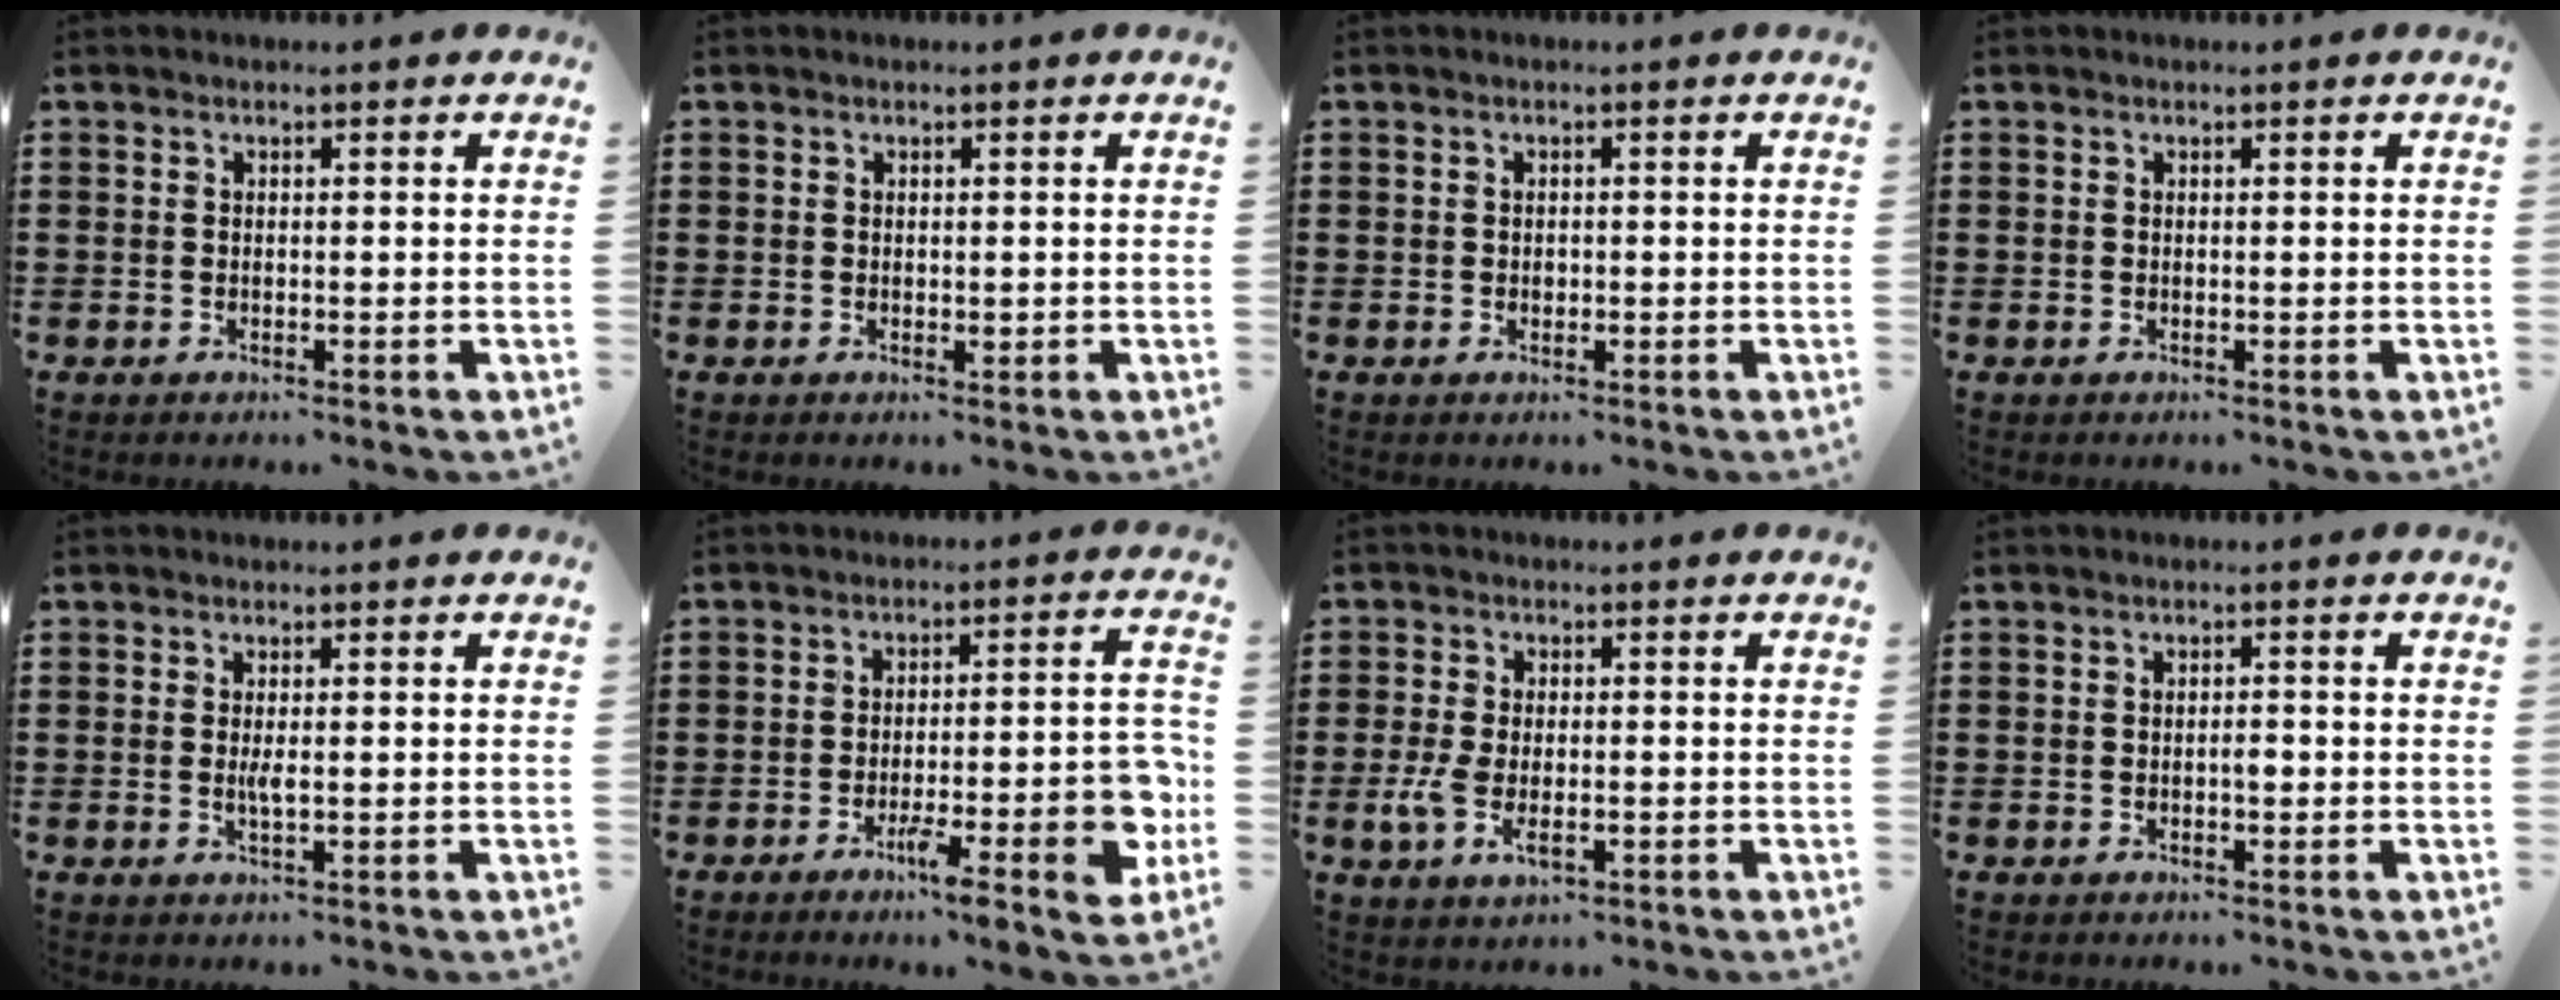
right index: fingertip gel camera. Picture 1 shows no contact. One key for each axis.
{"total": 0.5, "fx": 0.2, "fy": 0.3, "fz": 0.4, "tx": -0.009, "ty": -0.002, "tz": 0.005}
{"total": 0.6, "fx": 0.0, "fy": 0.4, "fz": 0.5, "tx": -0.010, "ty": 0.001, "tz": -0.001}
{"total": 0.0}
{"total": 1.8, "fx": -0.1, "fy": 0.4, "fz": 1.8, "tx": -0.034, "ty": -0.003, "tz": -0.002}
{"total": 10.0, "fx": -3.9, "fy": 2.3, "fz": 8.9, "tx": -0.124, "ty": -0.002, "tz": -0.064}
{"total": 4.3, "fx": -1.0, "fy": 2.1, "fz": 3.6, "tx": -0.087, "ty": -0.005, "tz": -0.023}
{"total": 1.3, "fx": -0.3, "fy": 0.2, "fz": 1.2, "tx": -0.024, "ty": -0.003, "tz": -0.006}